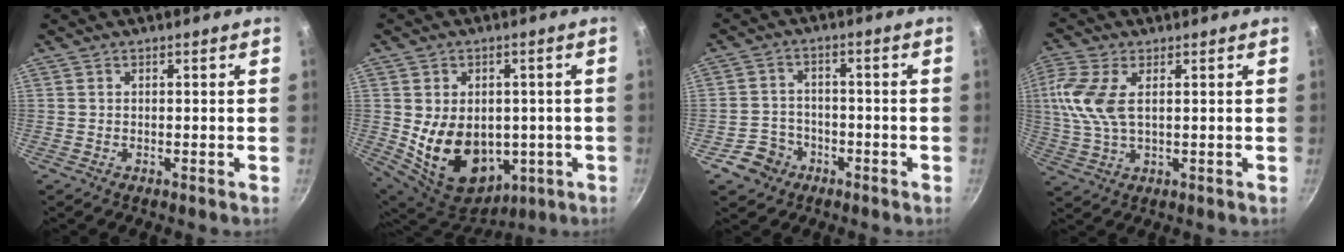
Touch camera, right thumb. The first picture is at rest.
{"total": 17.2, "force": [-1.4, 12.8, 11.4], "torque": [-0.175, -0.013, 0.009]}
{"total": 6.2, "force": [-3.1, 5.2, 1.3], "torque": [-0.008, 0.036, -0.053]}
{"total": 9.0, "force": [1.9, 4.5, 7.5], "torque": [-0.168, 0.006, 0.035]}